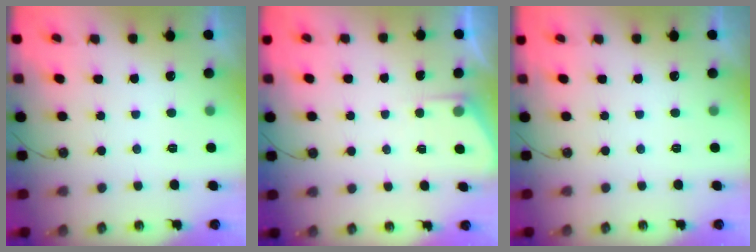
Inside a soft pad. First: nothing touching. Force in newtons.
{"total": 3.0, "press": 2.9, "slide": 0.4}
{"total": 0.0}